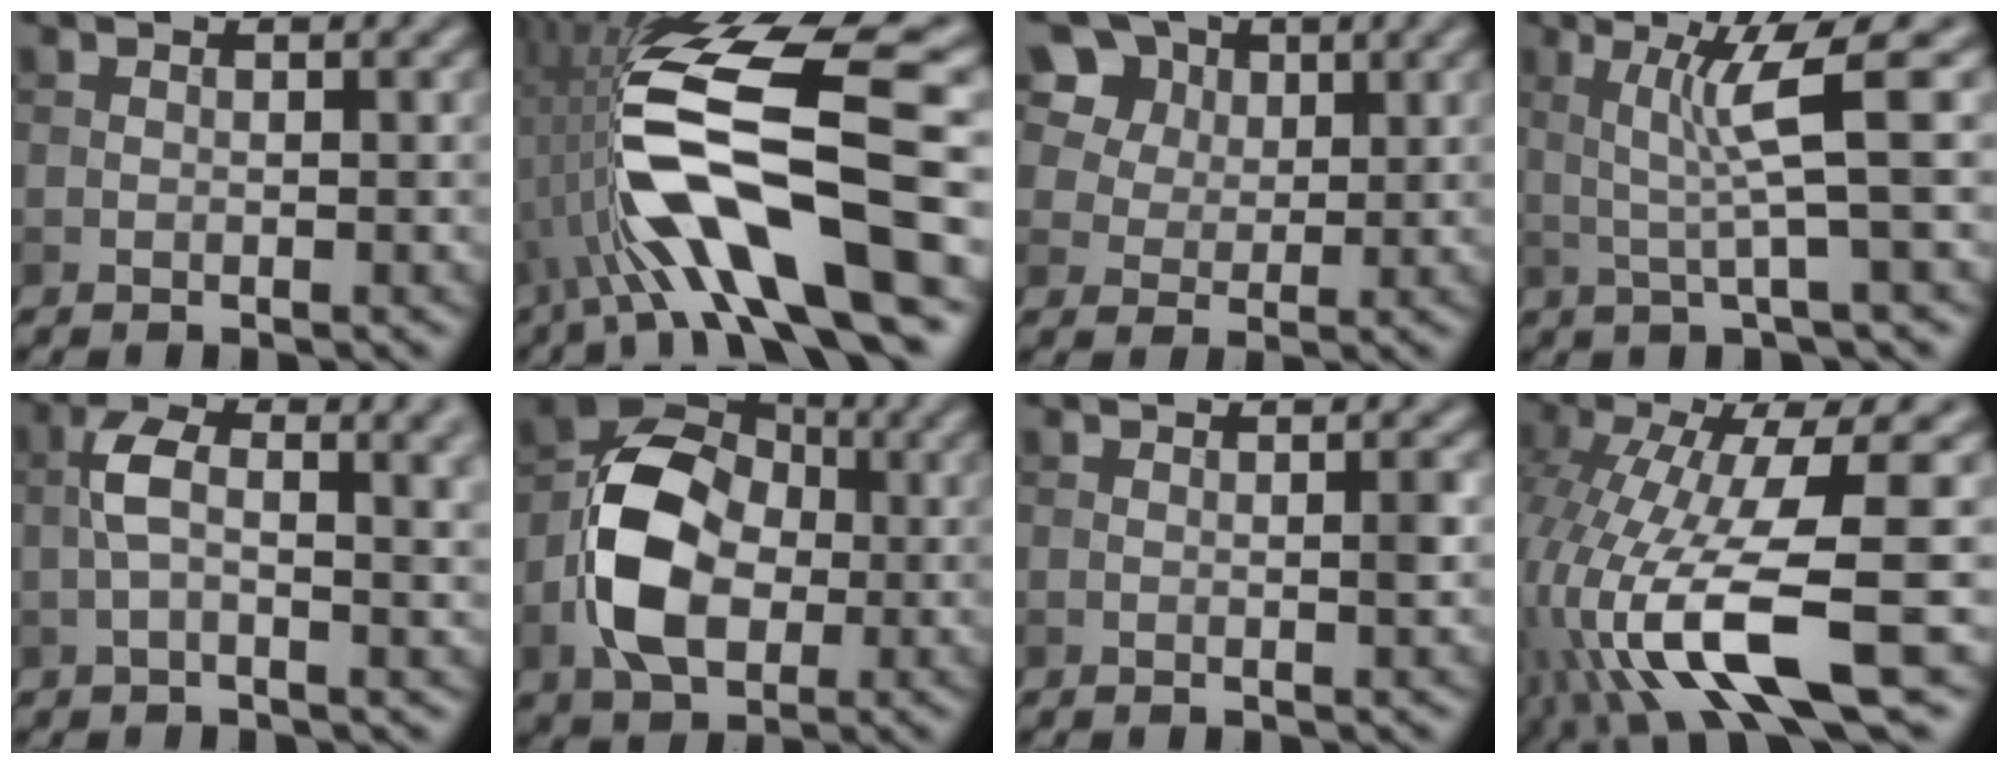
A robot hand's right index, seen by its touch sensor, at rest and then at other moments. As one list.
[{"total": 13.2, "force": [-4.1, 3.5, 12.1], "torque": [-0.225, 0.009, -0.078]}, {"total": 11.0, "force": [6.3, 7.8, 4.4], "torque": [-0.121, 0.015, 0.116]}, {"total": 5.0, "force": [0.8, 0.1, 4.9], "torque": [-0.100, 0.002, 0.021]}, {"total": 7.3, "force": [0.7, 3.1, 6.6], "torque": [-0.126, 0.003, 0.007]}, {"total": 9.6, "force": [-1.9, 6.8, 6.5], "torque": [-0.128, 0.007, -0.044]}, {"total": 1.0, "force": [0.1, 0.0, 1.0], "torque": [-0.014, 0.001, -0.001]}, {"total": 12.8, "force": [-4.5, 3.4, 11.5], "torque": [-0.243, -0.020, -0.070]}]